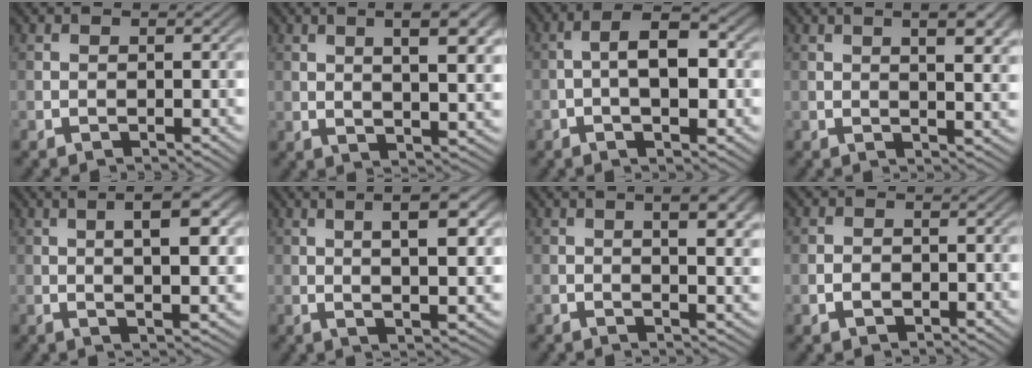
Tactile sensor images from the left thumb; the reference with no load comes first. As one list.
[{"total": 9.7, "force": [3.4, 3.0, 8.6], "torque": [-0.124, 0.009, 0.049]}, {"total": 7.4, "force": [-0.9, 2.9, 6.8], "torque": [-0.116, 0.012, -0.021]}, {"total": 7.8, "force": [2.7, 2.3, 6.9], "torque": [-0.089, 0.010, 0.038]}, {"total": 8.4, "force": [2.0, 2.0, 7.9], "torque": [-0.119, 0.011, 0.029]}, {"total": 9.4, "force": [2.7, 2.4, 8.7], "torque": [-0.125, 0.012, 0.042]}, {"total": 6.5, "force": [1.8, 1.9, 5.9], "torque": [-0.088, 0.001, 0.026]}, {"total": 1.8, "force": [-0.7, 1.3, 1.1], "torque": [-0.022, -0.003, -0.014]}]